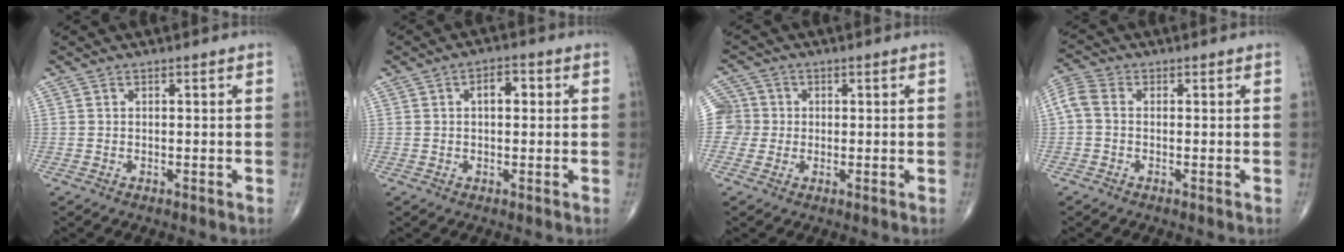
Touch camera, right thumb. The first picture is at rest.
{"total": 3.7, "force": [0.8, 2.1, 3.0], "torque": [-0.035, 0.011, 0.007]}
{"total": 5.4, "force": [0.1, 5.4, 0.6], "torque": [0.010, 0.014, -0.006]}
{"total": 4.7, "force": [-0.1, 3.3, 3.4], "torque": [-0.083, 0.015, -0.011]}